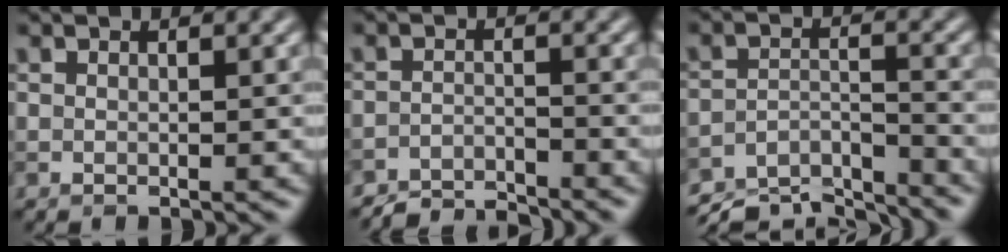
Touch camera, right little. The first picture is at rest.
{"total": 3.7, "force": [-3.6, 0.4, 0.6], "torque": [-0.010, -0.003, -0.069]}
{"total": 7.6, "force": [-7.1, 1.6, 2.2], "torque": [-0.040, -0.014, -0.122]}